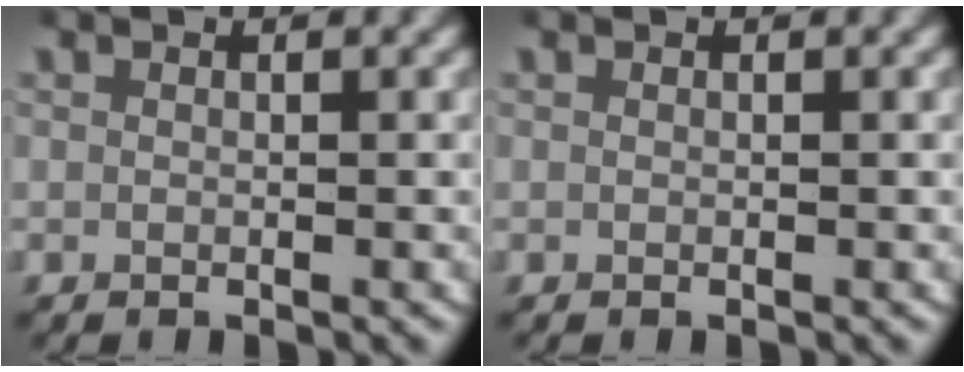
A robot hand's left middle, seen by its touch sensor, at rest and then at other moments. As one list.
[{"total": 0.0}]